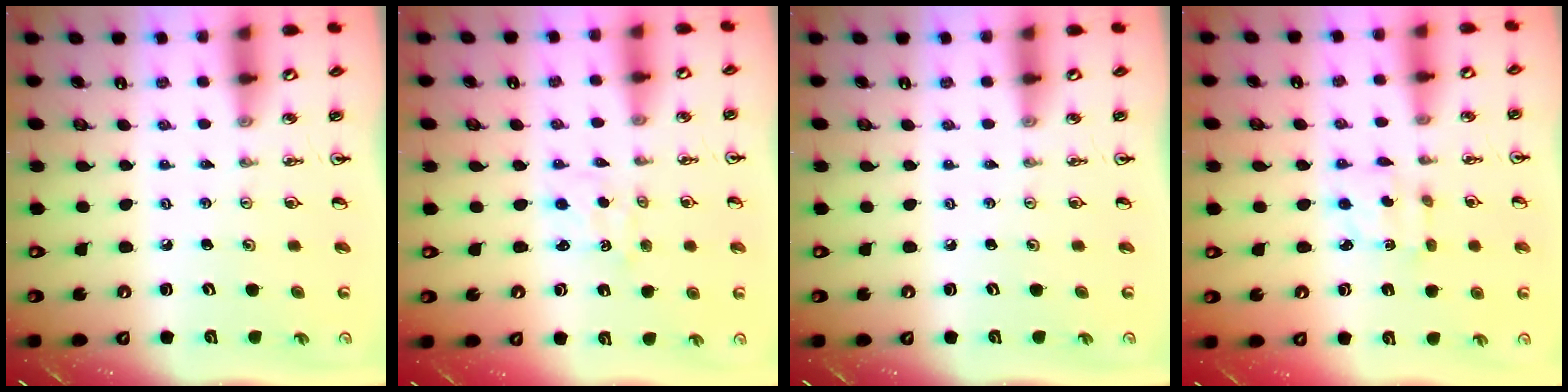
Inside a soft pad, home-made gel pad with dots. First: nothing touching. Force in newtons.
{"total": 1.0, "press": 0.9, "slide": 0.3}
{"total": 0.0}
{"total": 3.7, "press": 3.7, "slide": 0.6}